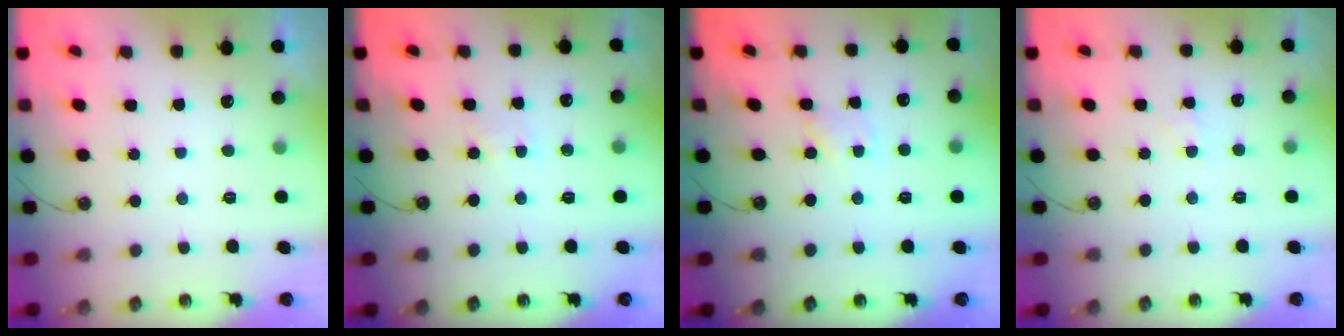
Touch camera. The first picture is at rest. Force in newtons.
{"total": 2.8, "press": 2.8, "slide": 0.3}
{"total": 1.1, "press": 1.1, "slide": 0.2}
{"total": 3.0, "press": 2.9, "slide": 0.5}